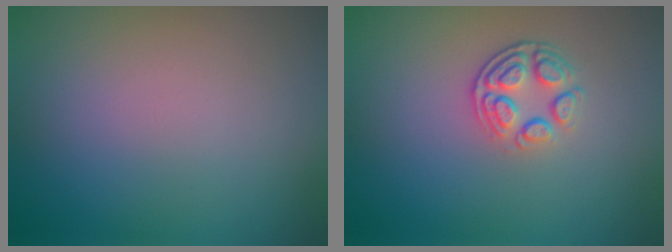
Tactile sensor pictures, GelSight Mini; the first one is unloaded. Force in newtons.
{"total": 3.0, "press": 2.3, "slide": 1.9}